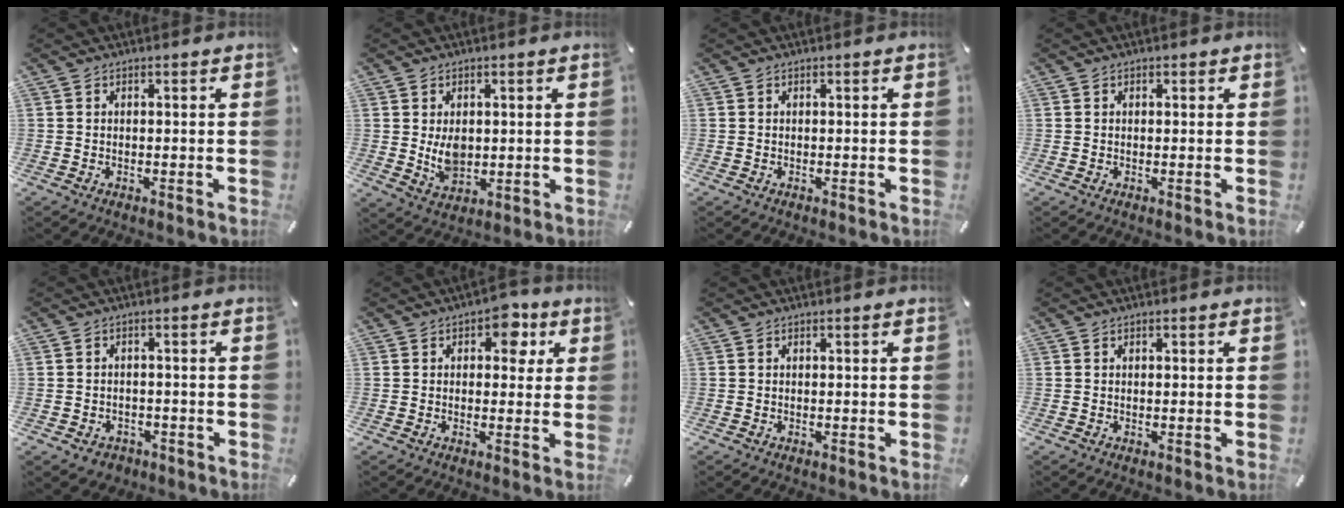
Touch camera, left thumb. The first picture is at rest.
{"total": 6.5, "force": [0.8, 4.9, 4.1], "torque": [-0.078, -0.010, 0.012]}
{"total": 0.0}
{"total": 0.5, "force": [0.2, 0.4, 0.2], "torque": [-0.004, 0.004, 0.002]}
{"total": 3.5, "force": [-1.7, 2.8, 1.0], "torque": [-0.023, 0.005, -0.034]}
{"total": 6.6, "force": [2.6, 4.4, 4.2], "torque": [-0.038, -0.006, 0.035]}
{"total": 0.0}
{"total": 0.0}